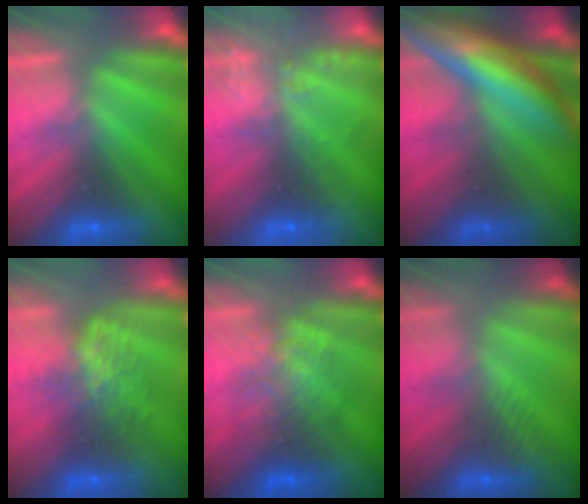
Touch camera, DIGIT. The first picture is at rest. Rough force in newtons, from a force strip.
{"total": 6.2}
{"total": 6.5}
{"total": 10.4}
{"total": 2.3}
{"total": 2.4}